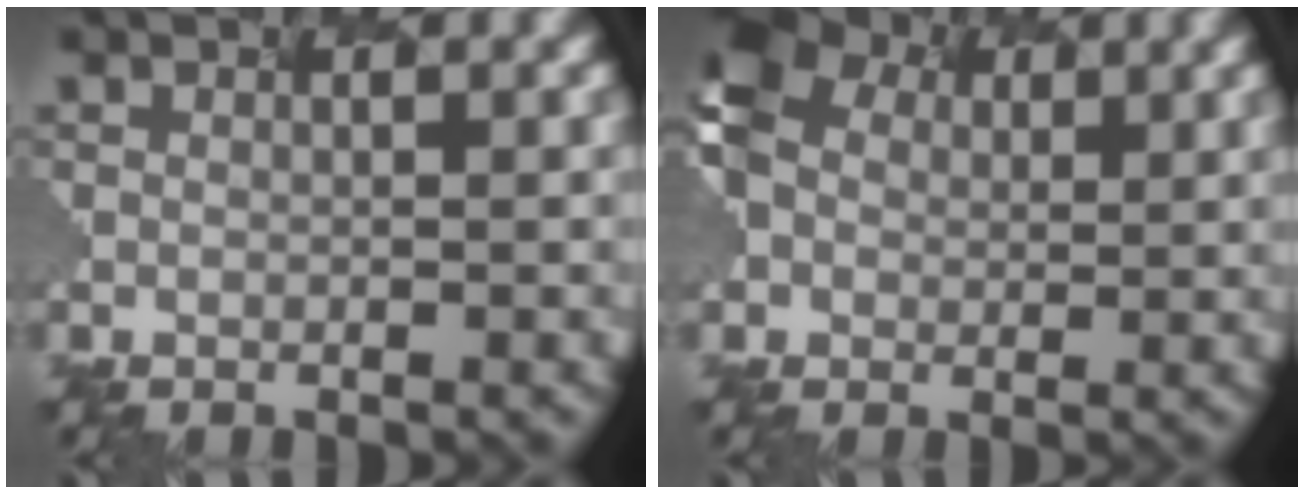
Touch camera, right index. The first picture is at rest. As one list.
[{"total": 5.5, "force": [1.6, 4.6, 2.4], "torque": [-0.090, 0.016, 0.026]}]